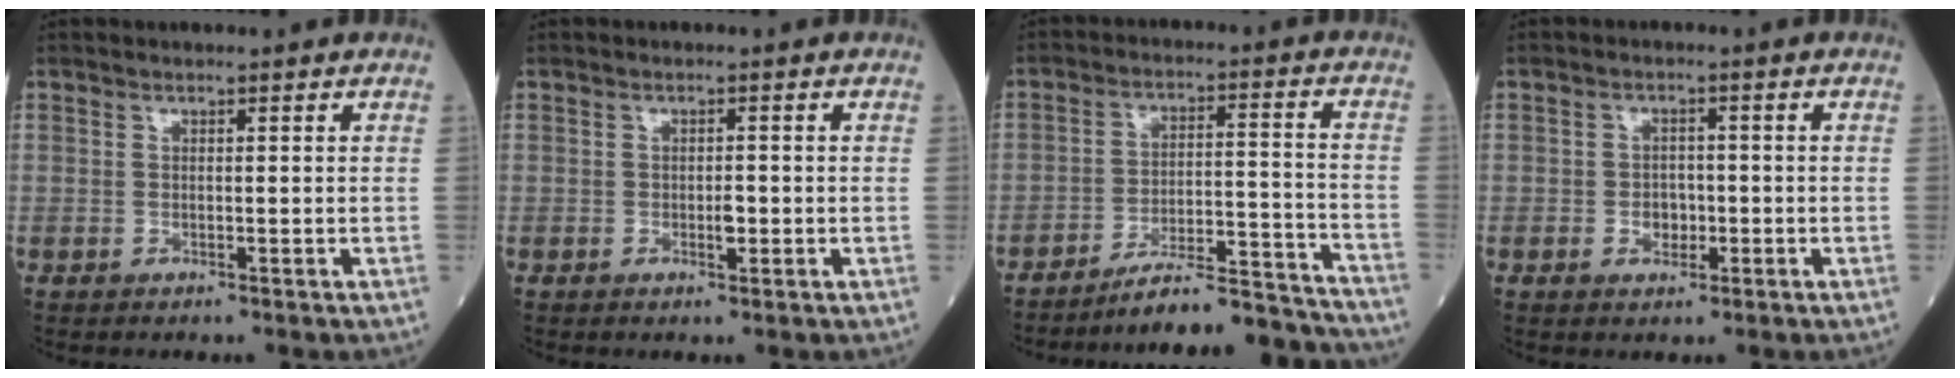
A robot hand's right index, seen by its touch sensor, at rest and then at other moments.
{"total": 1.4, "force": [-0.4, 0.4, 1.3], "torque": [-0.021, 0.000, -0.005]}
{"total": 15.8, "force": [-15.2, 0.7, 4.0], "torque": [-0.049, 0.027, -0.222]}
{"total": 2.6, "force": [-0.8, 1.9, 1.6], "torque": [-0.019, 0.005, -0.010]}